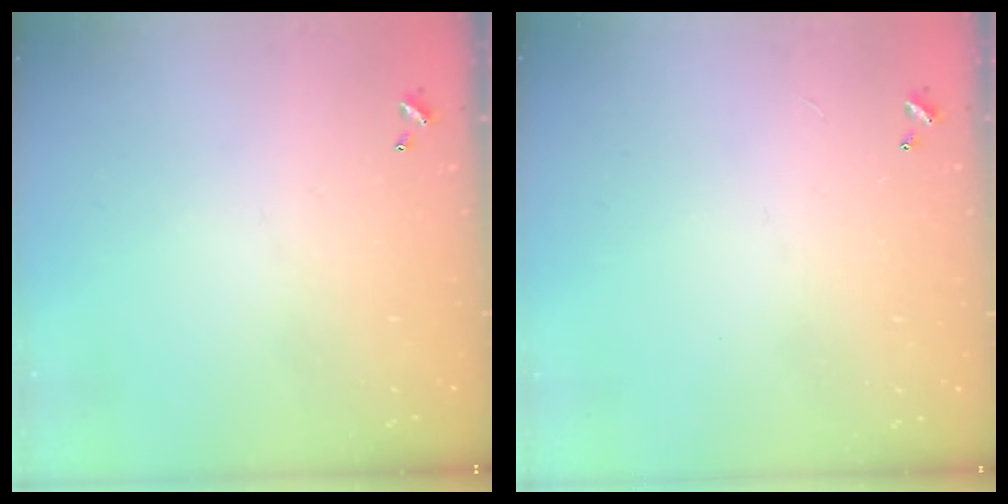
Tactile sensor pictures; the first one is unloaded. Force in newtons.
{"total": 2.8, "press": 2.8, "slide": 0.3}